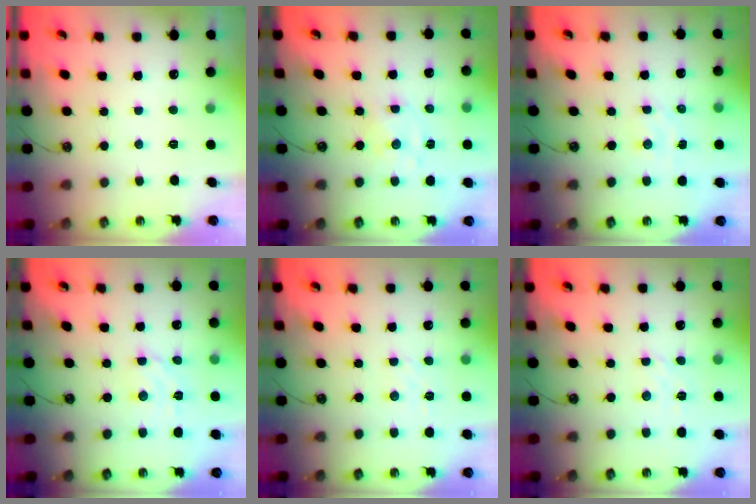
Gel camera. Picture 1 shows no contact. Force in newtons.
{"total": 2.4, "press": 2.3, "slide": 0.5}
{"total": 2.6, "press": 2.6, "slide": 0.3}
{"total": 4.4, "press": 4.4, "slide": 0.7}
{"total": 2.2, "press": 2.1, "slide": 0.5}
{"total": 2.7, "press": 2.7, "slide": 0.4}